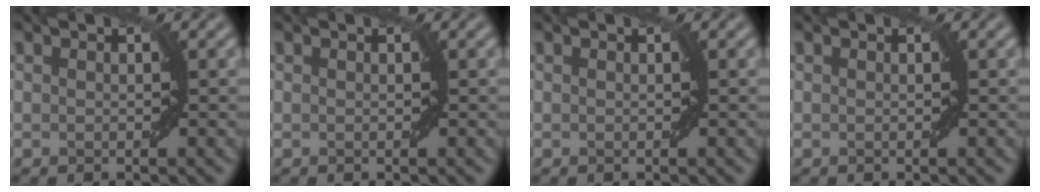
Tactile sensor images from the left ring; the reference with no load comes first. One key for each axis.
{"total": 0.0}
{"total": 0.0}
{"total": 0.0}